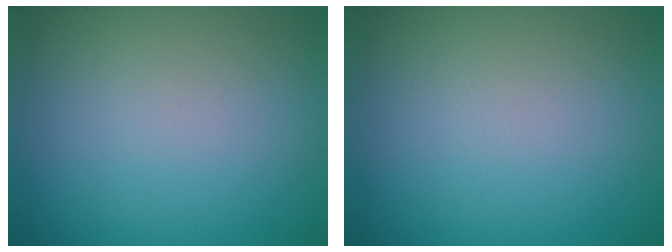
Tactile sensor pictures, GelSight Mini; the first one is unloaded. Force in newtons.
{"total": 0.0}